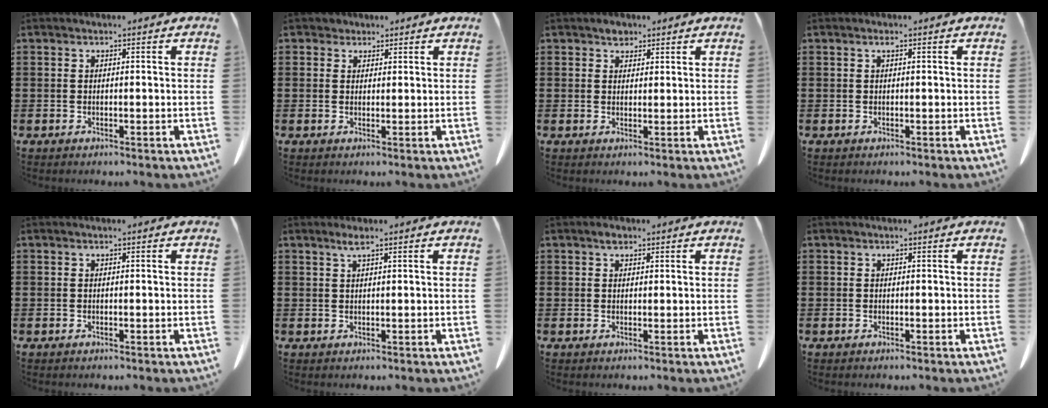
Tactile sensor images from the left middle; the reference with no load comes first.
{"total": 1.7, "force": [1.4, 1.0, -0.1], "torque": [-0.004, 0.005, 0.028]}
{"total": 2.0, "force": [1.6, 1.1, 0.5], "torque": [-0.005, 0.001, 0.028]}
{"total": 0.6, "force": [0.2, 0.1, 0.6], "torque": [-0.011, 0.000, 0.003]}
{"total": 0.0}
{"total": 1.5, "force": [1.0, 0.0, 1.1], "torque": [-0.023, 0.001, 0.018]}
{"total": 1.1, "force": [0.6, 0.4, 0.7], "torque": [-0.016, 0.003, 0.011]}
{"total": 0.0}